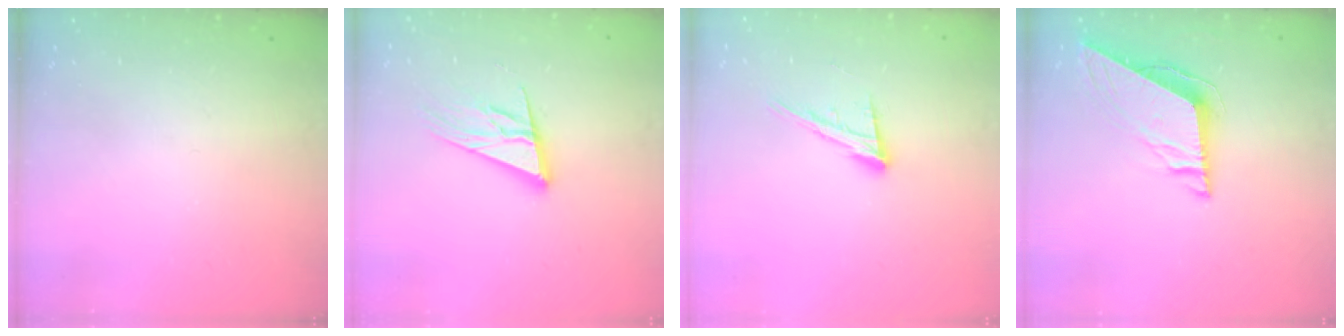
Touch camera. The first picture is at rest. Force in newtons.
{"total": 14.7, "press": 14.1, "slide": 4.0}
{"total": 12.3, "press": 12.0, "slide": 2.5}
{"total": 8.5, "press": 8.5, "slide": 0.3}